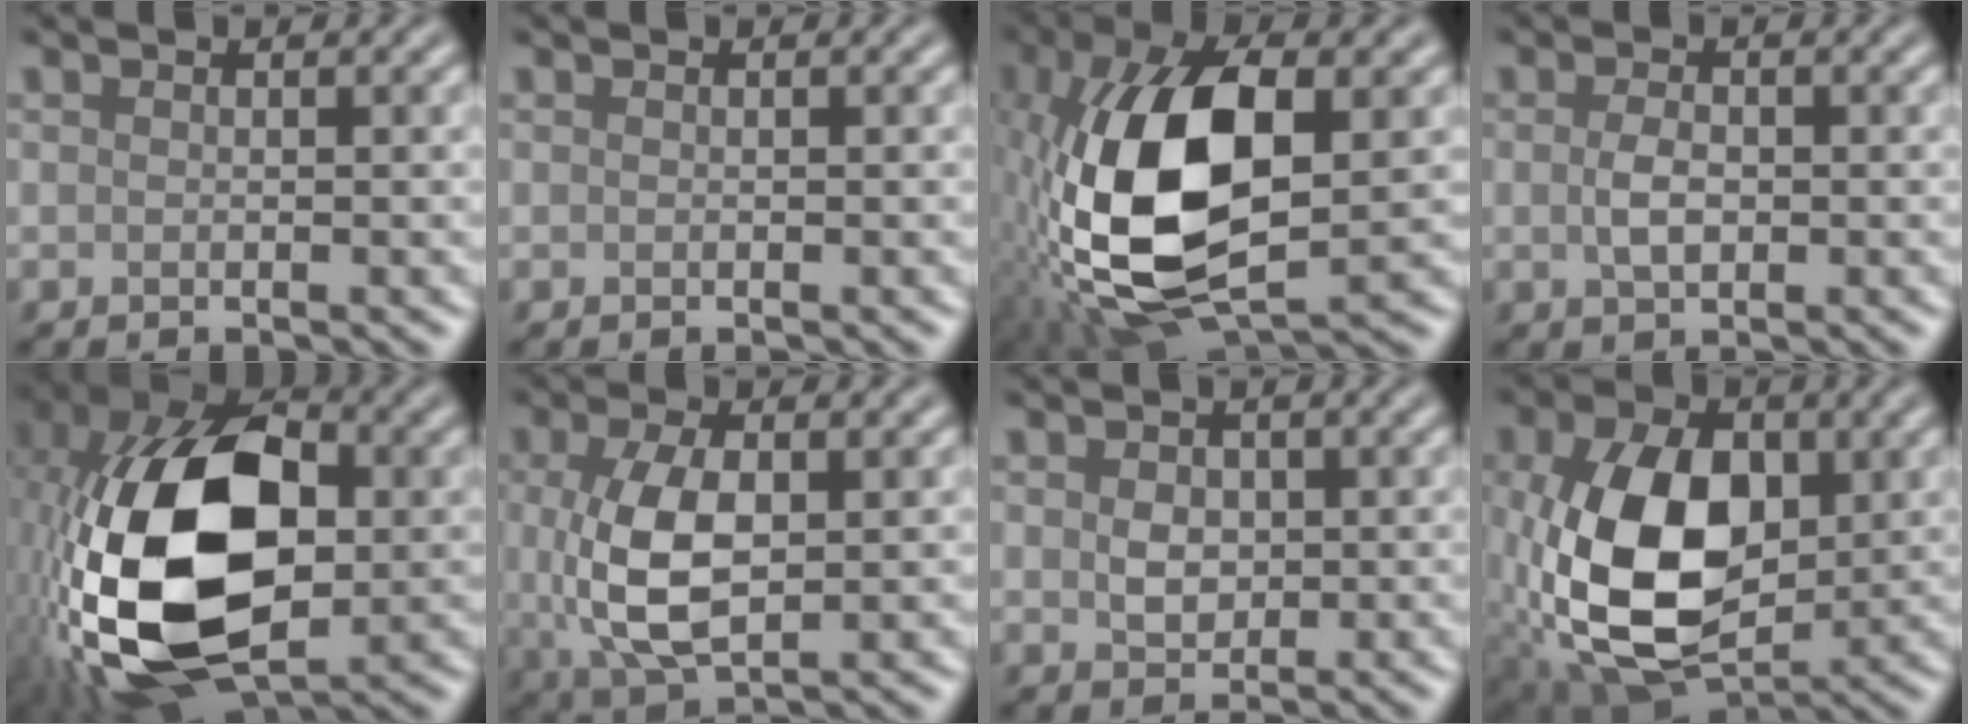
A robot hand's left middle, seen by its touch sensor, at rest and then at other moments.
{"total": 0.0}
{"total": 12.9, "force": [-0.7, 6.3, 11.2], "torque": [-0.228, 0.007, -0.016]}
{"total": 1.8, "force": [0.0, 1.1, 1.5], "torque": [-0.036, 0.002, -0.002]}
{"total": 18.1, "force": [-1.8, 10.8, 14.4], "torque": [-0.311, 0.003, -0.040]}
{"total": 6.8, "force": [0.3, 3.5, 5.9], "torque": [-0.136, -0.002, 0.009]}
{"total": 1.9, "force": [0.3, 1.6, 1.0], "torque": [-0.023, 0.001, 0.005]}
{"total": 11.8, "force": [-0.3, 7.7, 9.0], "torque": [-0.191, -0.007, 0.000]}